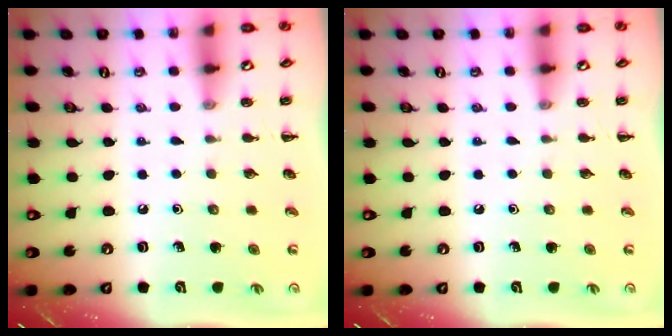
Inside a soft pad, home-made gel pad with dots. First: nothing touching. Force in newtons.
{"total": 0.0}